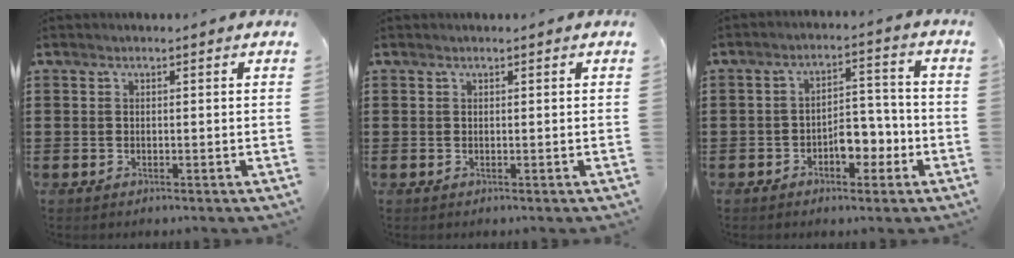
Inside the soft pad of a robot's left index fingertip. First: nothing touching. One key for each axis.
{"total": 0.0}
{"total": 5.8, "fx": -2.5, "fy": 3.3, "fz": 4.0, "tx": -0.062, "ty": 0.007, "tz": -0.049}